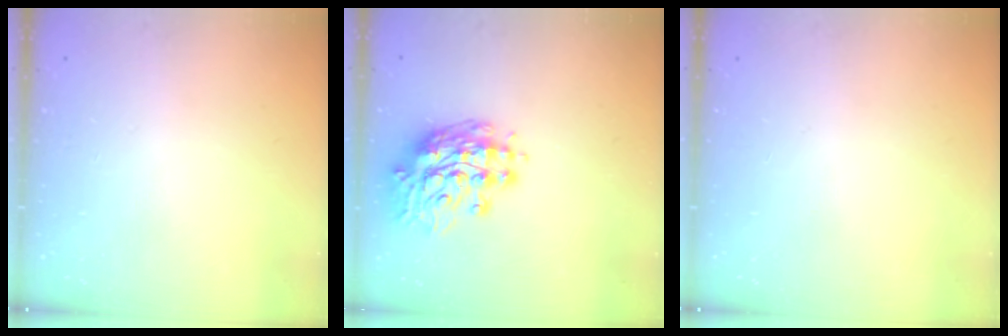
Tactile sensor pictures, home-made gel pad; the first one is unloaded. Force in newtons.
{"total": 14.9, "press": 14.8, "slide": 1.5}
{"total": 0.0}